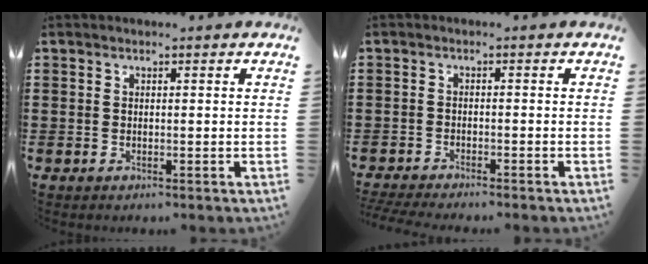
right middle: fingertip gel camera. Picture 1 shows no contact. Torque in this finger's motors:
{"motor_torque": [1.66, -0.48, 0.82, 0.21]}